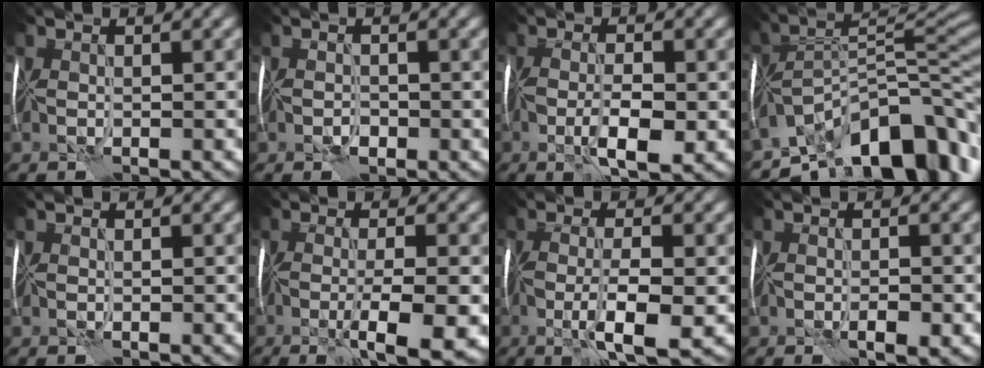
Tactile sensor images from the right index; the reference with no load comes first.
{"total": 0.7, "force": [-0.5, 0.3, 0.3], "torque": [-0.008, 0.005, -0.014]}
{"total": 4.2, "force": [-1.3, 1.2, 3.8], "torque": [-0.071, -0.001, -0.026]}
{"total": 12.7, "force": [-9.1, 4.6, 7.7], "torque": [-0.112, 0.020, -0.155]}
{"total": 0.0}
{"total": 6.4, "force": [-2.4, 0.9, 5.9], "torque": [-0.092, -0.008, -0.040]}
{"total": 5.3, "force": [-1.5, 0.9, 5.0], "torque": [-0.094, 0.000, -0.031]}
{"total": 1.3, "force": [-0.4, 0.1, 1.3], "torque": [-0.025, -0.001, -0.008]}